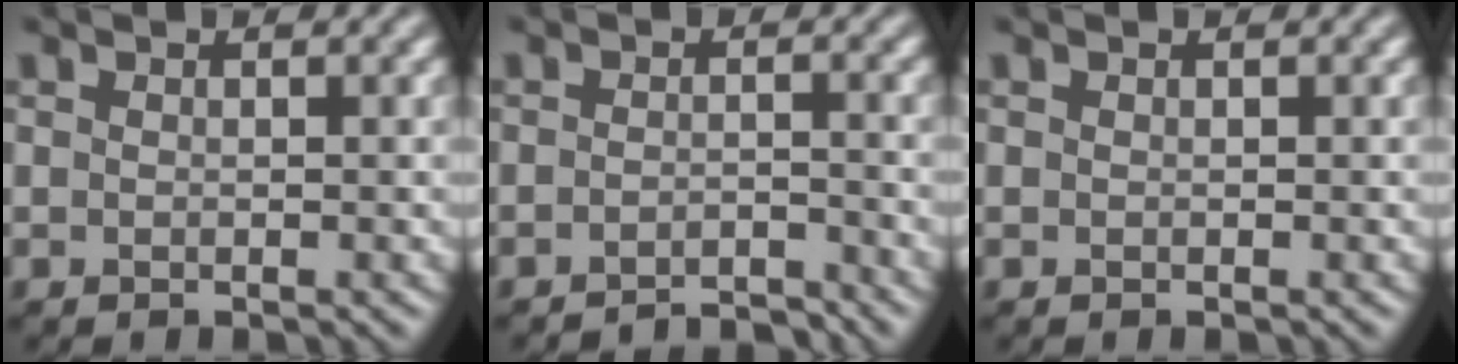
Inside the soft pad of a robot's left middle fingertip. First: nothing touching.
{"total": 2.9, "force": [-2.8, 0.3, 0.7], "torque": [-0.004, 0.006, -0.045]}
{"total": 0.0}